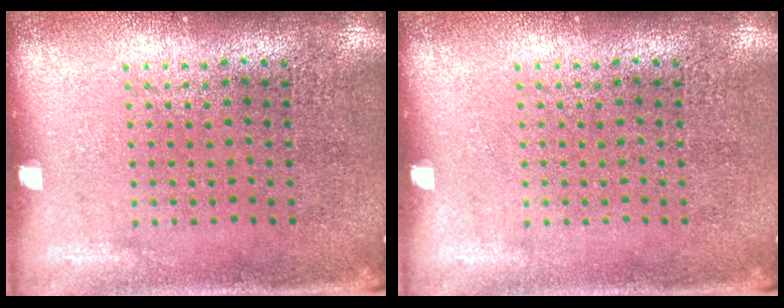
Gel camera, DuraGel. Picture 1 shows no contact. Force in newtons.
{"total": 0.0}